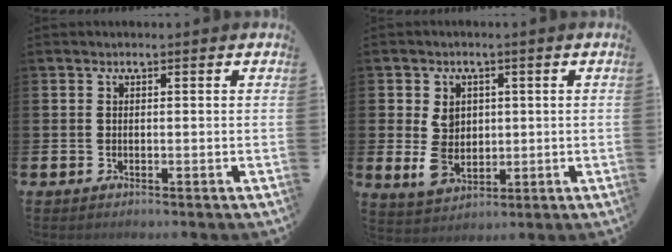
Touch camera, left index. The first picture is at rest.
{"total": 5.3, "force": [0.6, 4.1, 3.3], "torque": [-0.064, 0.005, 0.007]}